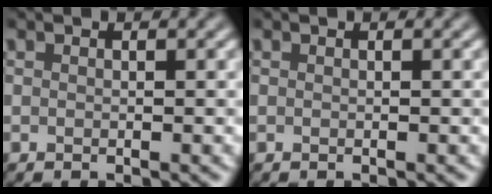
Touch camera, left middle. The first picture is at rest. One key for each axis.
{"total": 0.0}